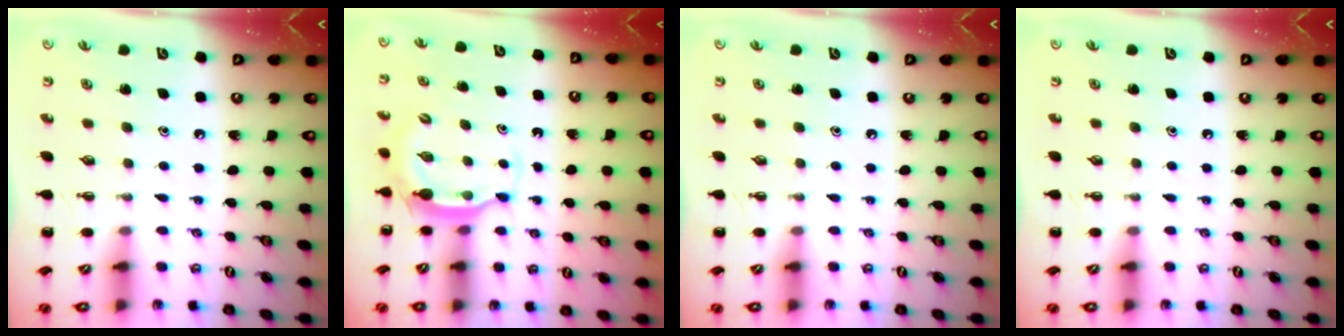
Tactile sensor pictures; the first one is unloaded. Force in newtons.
{"total": 4.8, "press": 4.8, "slide": 0.5}
{"total": 0.0}
{"total": 0.0}